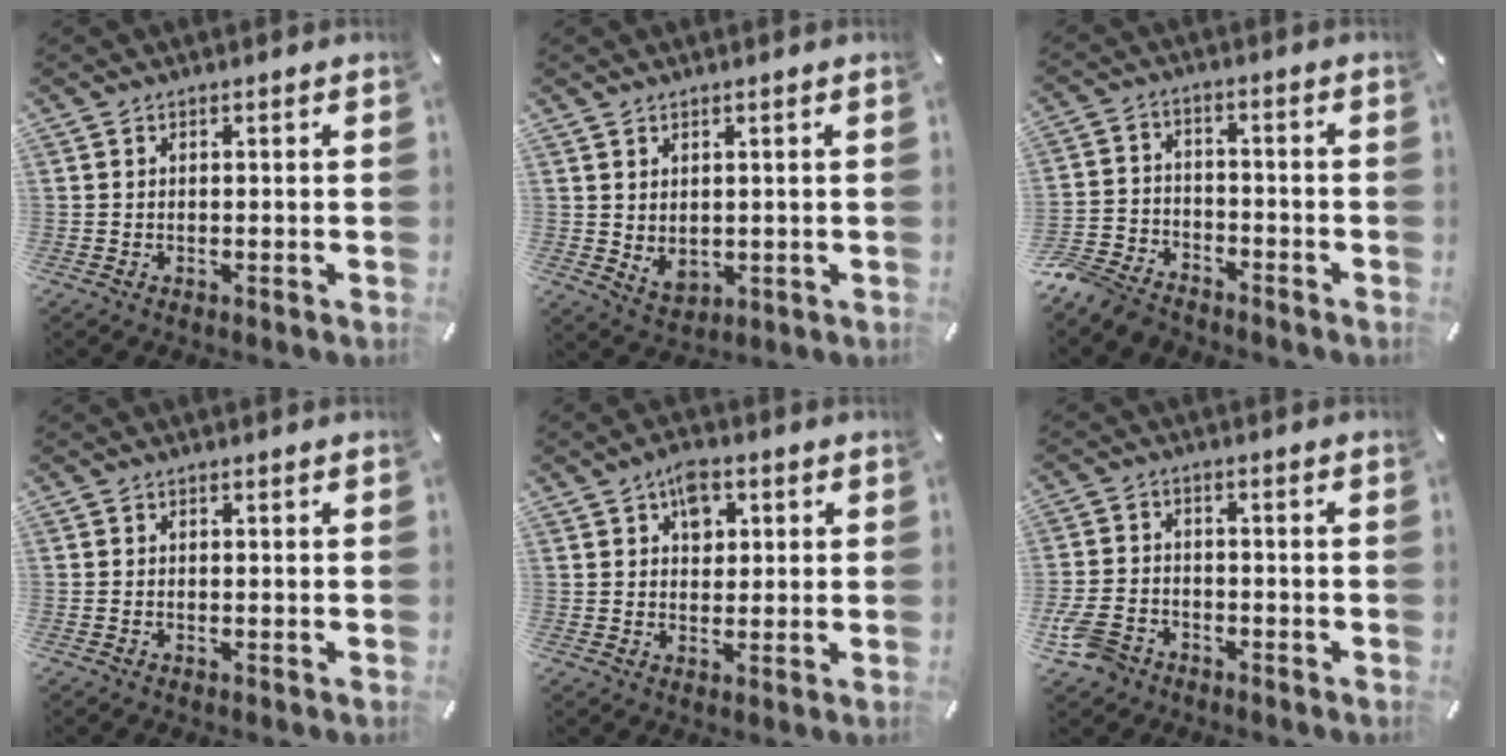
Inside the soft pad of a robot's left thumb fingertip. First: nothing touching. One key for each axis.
{"total": 3.4, "fx": 1.6, "fy": 2.7, "fz": 1.4, "tx": -0.013, "ty": -0.009, "tz": 0.030}
{"total": 7.9, "fx": -6.8, "fy": 3.5, "fz": 1.8, "tx": -0.045, "ty": 0.030, "tz": -0.137}
{"total": 0.0}
{"total": 5.9, "fx": 2.5, "fy": 4.2, "fz": 3.4, "tx": -0.035, "ty": -0.005, "tz": 0.038}
{"total": 6.9, "fx": -3.9, "fy": 4.6, "fz": 3.4, "tx": -0.082, "ty": 0.014, "tz": -0.075}